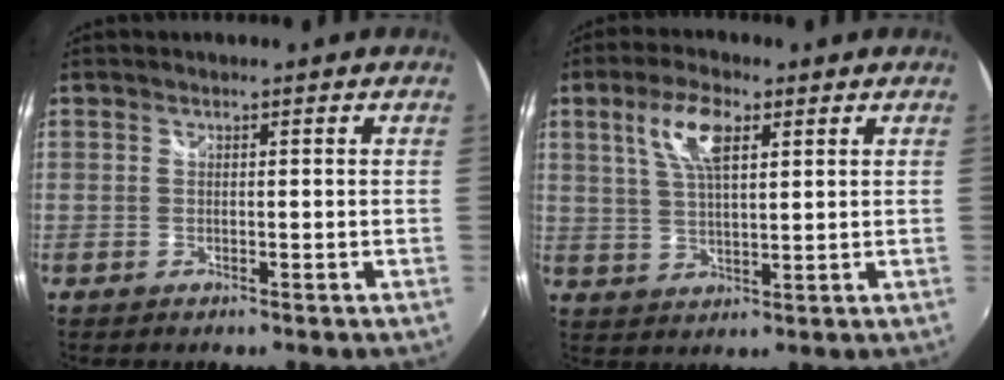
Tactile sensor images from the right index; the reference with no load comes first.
{"total": 7.9, "force": [3.4, 2.9, 6.5], "torque": [-0.126, 0.010, 0.065]}